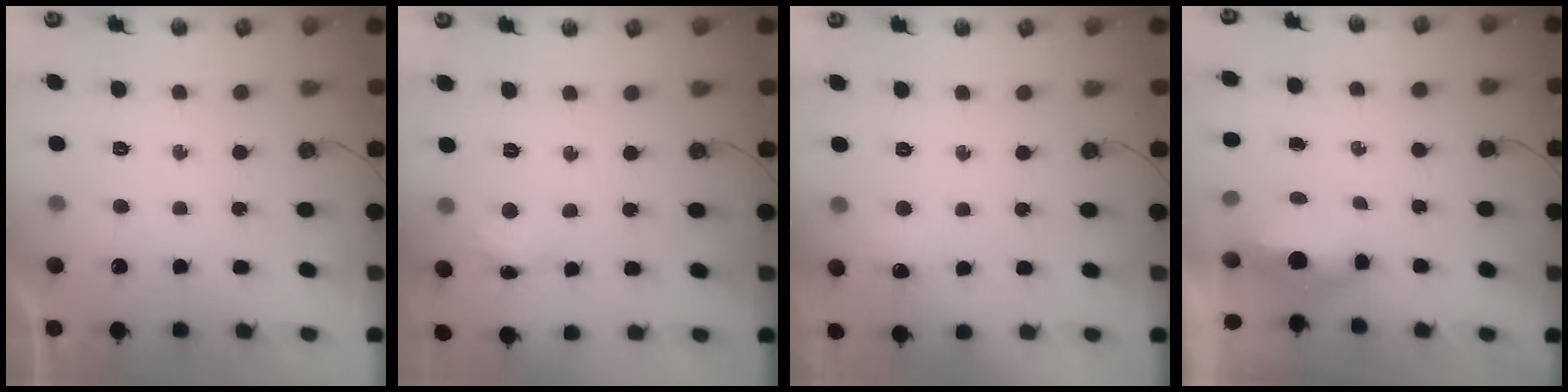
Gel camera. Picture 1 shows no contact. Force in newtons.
{"total": 3.9, "press": 3.9, "slide": 0.3}
{"total": 6.6, "press": 6.6, "slide": 0.9}
{"total": 9.6, "press": 6.1, "slide": 7.4}